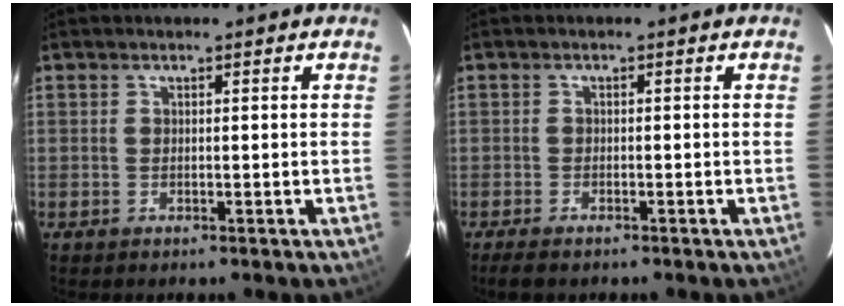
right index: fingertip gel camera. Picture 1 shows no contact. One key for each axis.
{"total": 3.7, "fx": -2.9, "fy": 1.3, "fz": 1.9, "tx": -0.050, "ty": -0.013, "tz": -0.051}